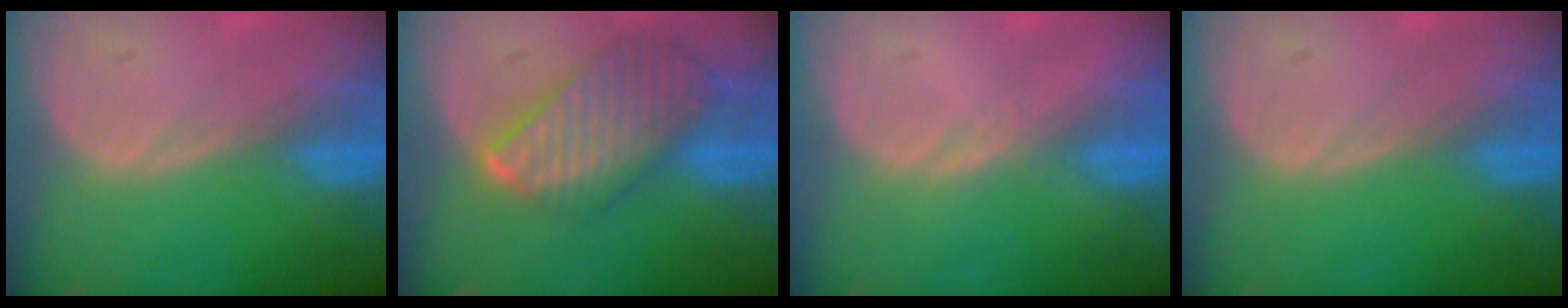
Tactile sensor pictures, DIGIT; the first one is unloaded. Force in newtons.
{"total": 9.8, "press": 8.4, "slide": 5.0}
{"total": 0.8, "press": 0.6, "slide": 0.5}
{"total": 0.0}